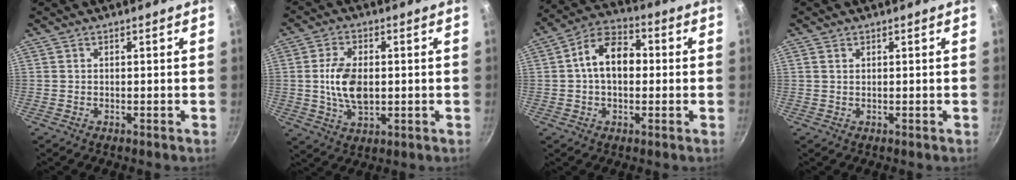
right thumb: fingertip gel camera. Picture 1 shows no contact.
{"total": 9.3, "force": [0.2, 5.5, 7.6], "torque": [-0.132, -0.002, 0.003]}
{"total": 11.4, "force": [0.8, 7.6, 8.5], "torque": [-0.112, 0.031, -0.003]}
{"total": 0.8, "force": [0.5, 0.5, 0.5], "torque": [-0.009, 0.001, 0.009]}